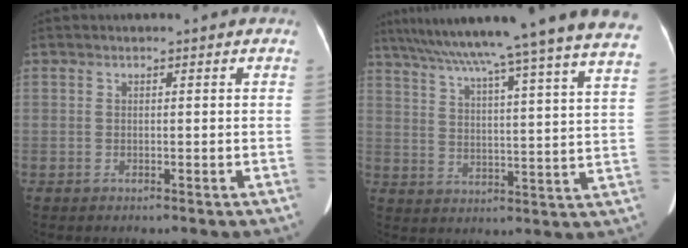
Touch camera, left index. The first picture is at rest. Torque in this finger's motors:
{"motor_torque": [0.90, -1.24, 0.45, 0.21]}